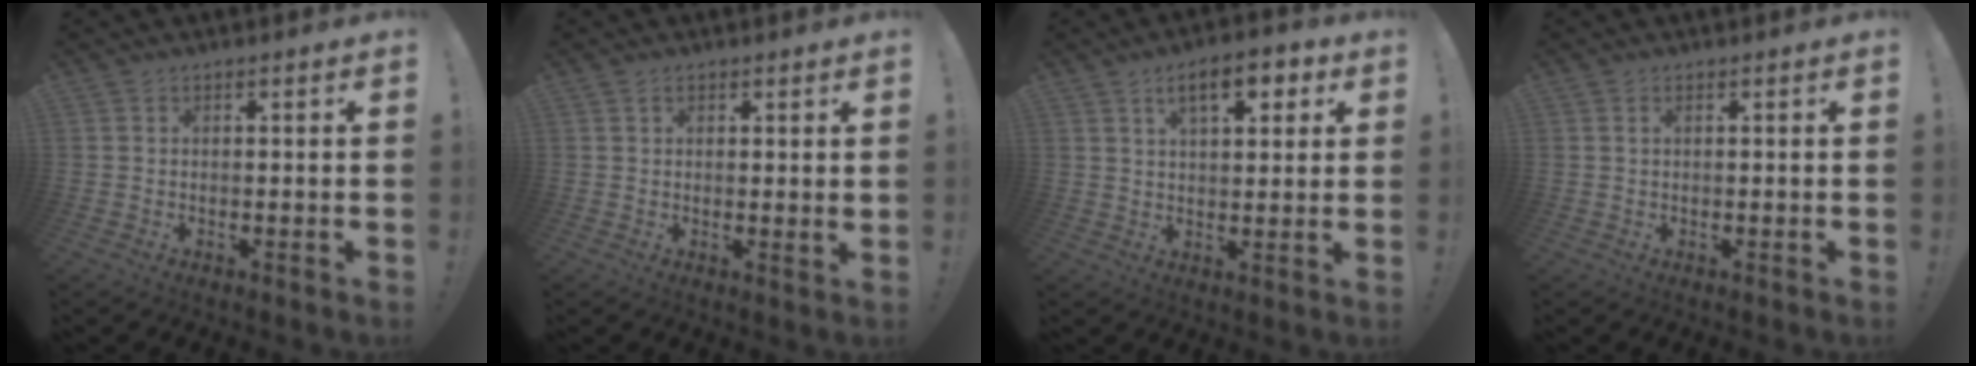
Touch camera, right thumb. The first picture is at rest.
{"total": 1.7, "force": [0.9, 0.7, 1.3], "torque": [-0.019, -0.002, 0.014]}
{"total": 9.7, "force": [4.5, 4.3, 7.5], "torque": [-0.101, -0.008, 0.073]}
{"total": 0.9, "force": [0.4, 0.4, 0.7], "torque": [-0.014, 0.003, 0.007]}